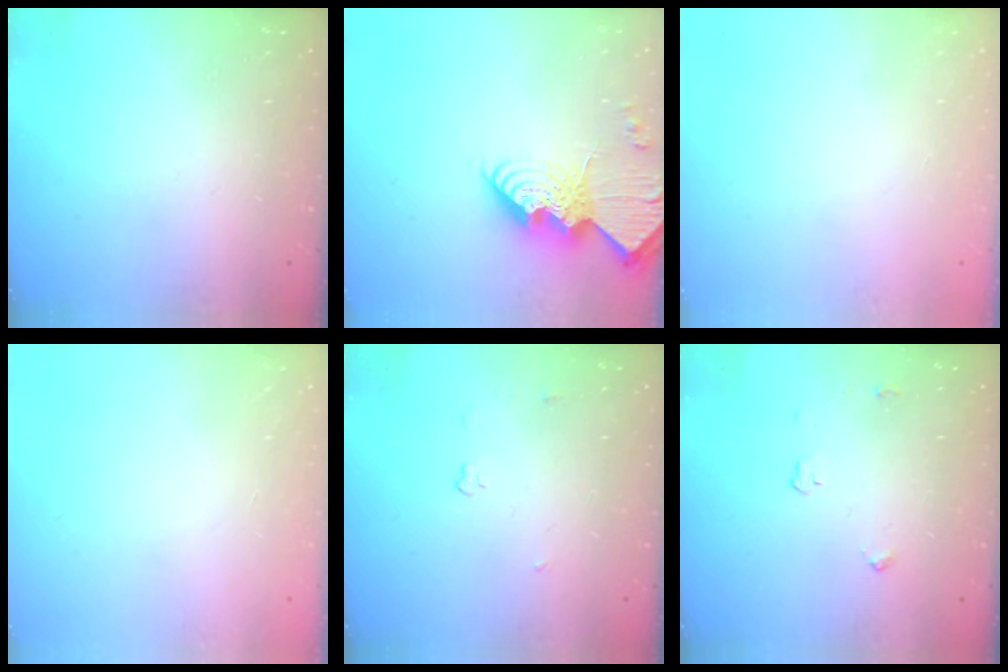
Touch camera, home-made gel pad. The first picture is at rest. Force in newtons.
{"total": 14.9, "press": 14.9, "slide": 1.2}
{"total": 0.0}
{"total": 0.0}
{"total": 4.1, "press": 4.1, "slide": 0.3}
{"total": 3.0, "press": 2.9, "slide": 0.5}